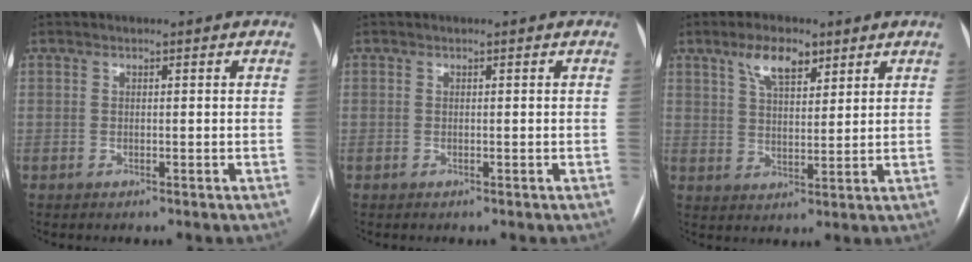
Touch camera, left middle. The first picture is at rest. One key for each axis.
{"total": 0.0}
{"total": 6.6, "fx": 4.2, "fy": 2.5, "fz": 4.4, "tx": -0.085, "ty": 0.009, "tz": 0.075}